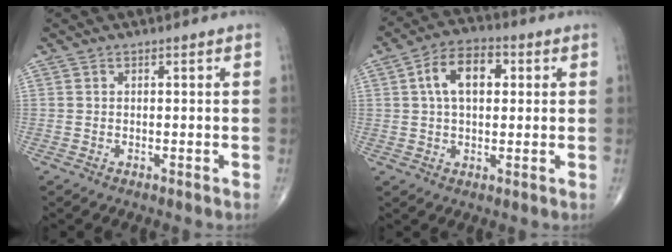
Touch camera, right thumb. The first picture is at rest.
{"total": 9.8, "force": [2.2, 5.8, 7.6], "torque": [-0.122, 0.017, 0.032]}